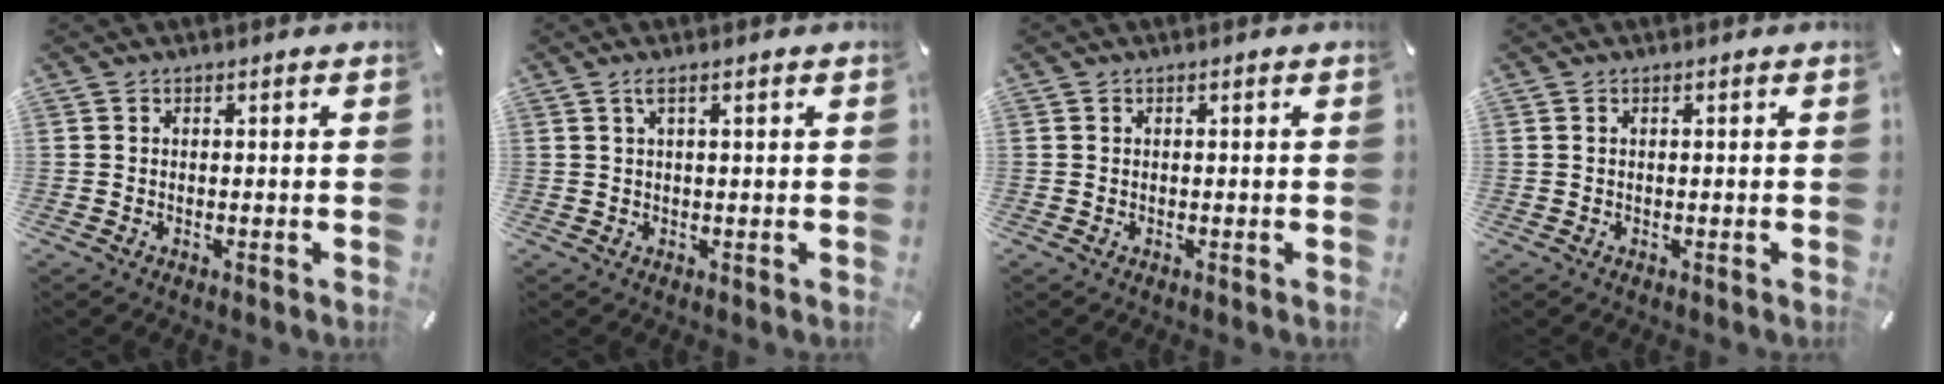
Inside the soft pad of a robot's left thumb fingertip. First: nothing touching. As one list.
[{"total": 2.0, "force": [0.8, 0.2, 1.8], "torque": [-0.037, 0.001, 0.012]}, {"total": 0.0}, {"total": 0.0}]